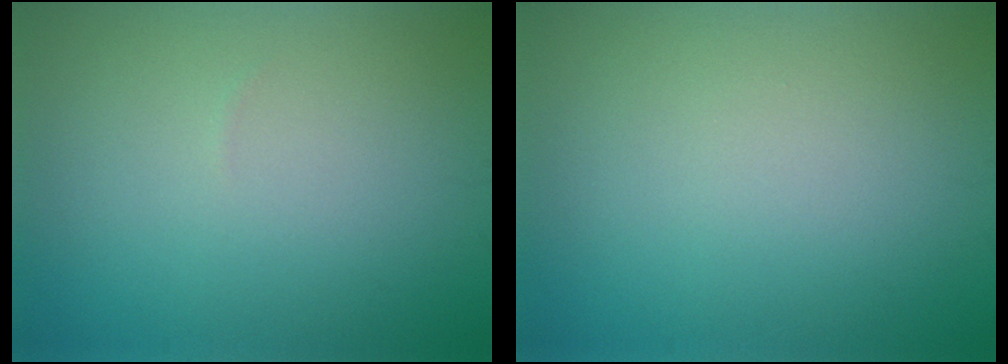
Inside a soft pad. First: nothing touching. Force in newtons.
{"total": 0.0}